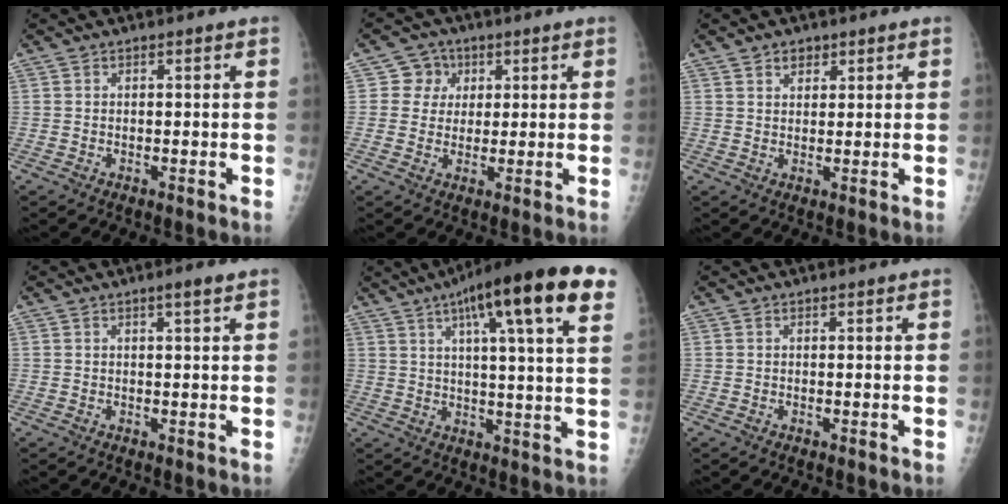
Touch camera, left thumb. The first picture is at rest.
{"total": 5.0, "force": [1.6, 4.8, 0.5], "torque": [0.023, 0.002, 0.019]}
{"total": 2.6, "force": [1.8, 1.8, 0.8], "torque": [0.003, -0.011, 0.028]}
{"total": 1.8, "force": [1.1, 0.0, 1.4], "torque": [-0.023, -0.005, 0.018]}
{"total": 21.4, "force": [10.8, 3.4, 18.1], "torque": [-0.264, -0.004, 0.145]}
{"total": 0.0}